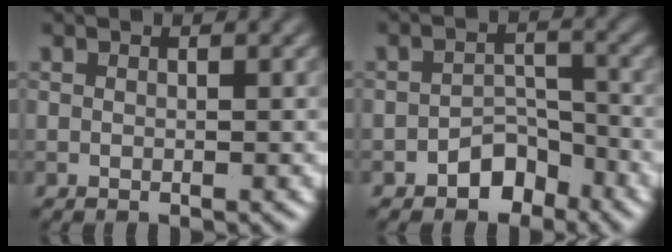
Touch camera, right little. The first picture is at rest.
{"total": 3.2, "force": [-2.2, 2.0, 1.2], "torque": [-0.006, 0.010, -0.037]}